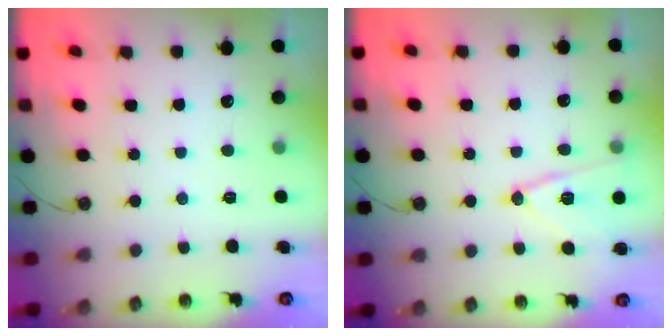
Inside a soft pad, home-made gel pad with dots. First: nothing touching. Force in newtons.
{"total": 12.6, "press": 12.3, "slide": 2.4}